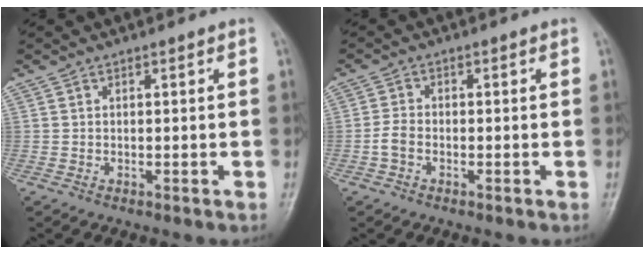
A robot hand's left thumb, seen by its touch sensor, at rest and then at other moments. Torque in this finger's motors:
{"motor_torque": [-0.03, -0.04, 0.53, 0.29, 0.02]}